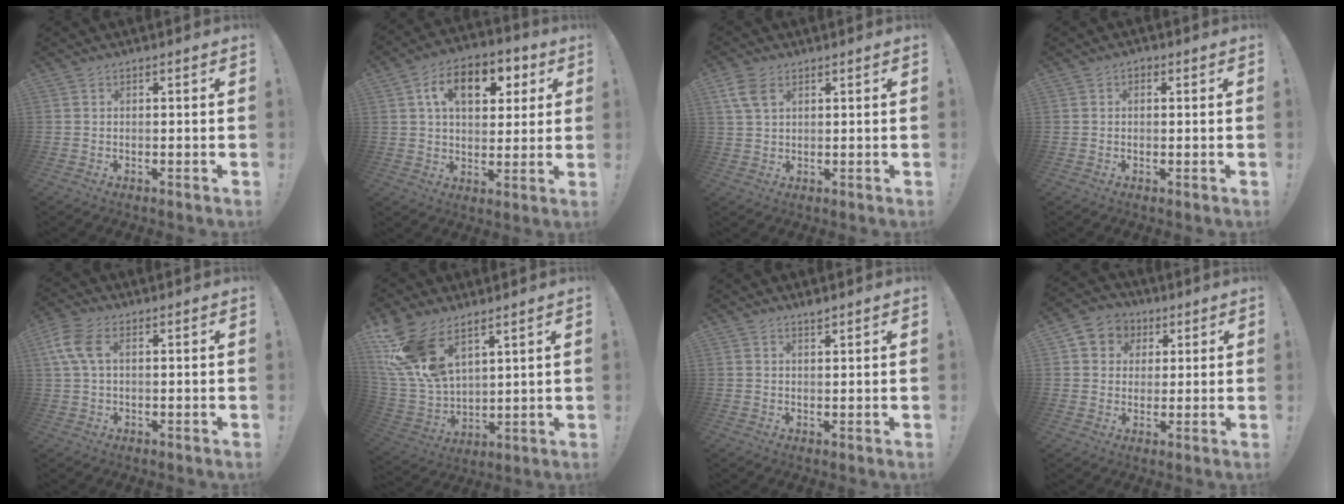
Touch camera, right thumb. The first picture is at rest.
{"total": 13.6, "force": [4.7, 8.7, 9.3], "torque": [-0.141, -0.002, 0.083]}
{"total": 6.3, "force": [3.1, 4.0, 3.8], "torque": [-0.070, -0.008, 0.059]}
{"total": 1.3, "force": [-0.3, 0.9, 0.8], "torque": [-0.011, 0.004, -0.007]}
{"total": 7.9, "force": [2.1, 4.5, 6.1], "torque": [-0.134, 0.008, 0.041]}
{"total": 16.1, "force": [10.2, 8.0, 9.5], "torque": [-0.210, -0.060, 0.191]}
{"total": 1.6, "force": [1.5, 0.2, 0.7], "torque": [-0.005, -0.010, 0.025]}
{"total": 6.9, "force": [1.3, 6.6, 1.7], "torque": [-0.024, 0.002, 0.031]}